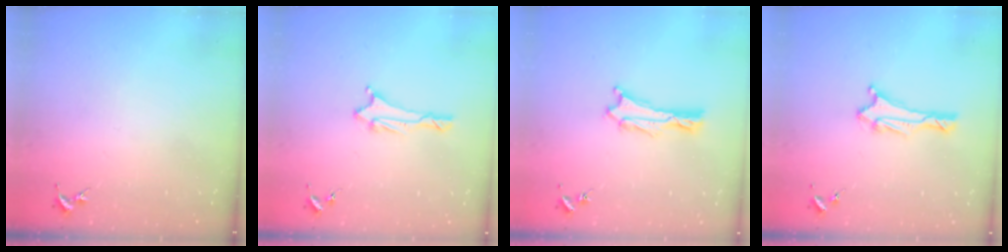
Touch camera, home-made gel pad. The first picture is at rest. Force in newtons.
{"total": 1.7, "press": 1.6, "slide": 0.5}
{"total": 1.0, "press": 1.0, "slide": 0.1}
{"total": 2.0, "press": 1.8, "slide": 0.8}